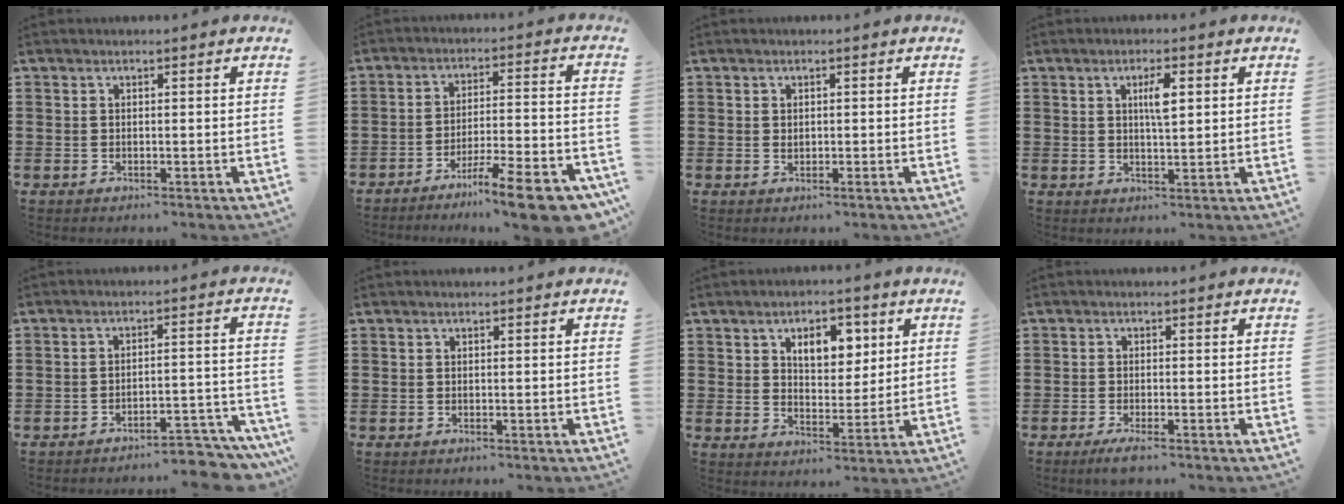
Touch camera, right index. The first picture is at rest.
{"total": 11.5, "force": [-8.9, 0.9, 7.3], "torque": [-0.107, 0.022, -0.160]}
{"total": 0.7, "force": [0.2, 0.3, 0.5], "torque": [-0.011, 0.001, 0.004]}
{"total": 3.8, "force": [1.1, 1.0, 3.5], "torque": [-0.065, 0.005, 0.013]}
{"total": 5.1, "force": [-4.8, 0.5, 1.7], "torque": [-0.028, 0.000, -0.093]}
{"total": 0.0}
{"total": 6.3, "force": [2.8, 3.6, 4.3], "torque": [-0.074, 0.005, 0.044]}
{"total": 2.0, "force": [-1.4, 0.1, 1.3], "torque": [-0.029, -0.003, -0.028]}